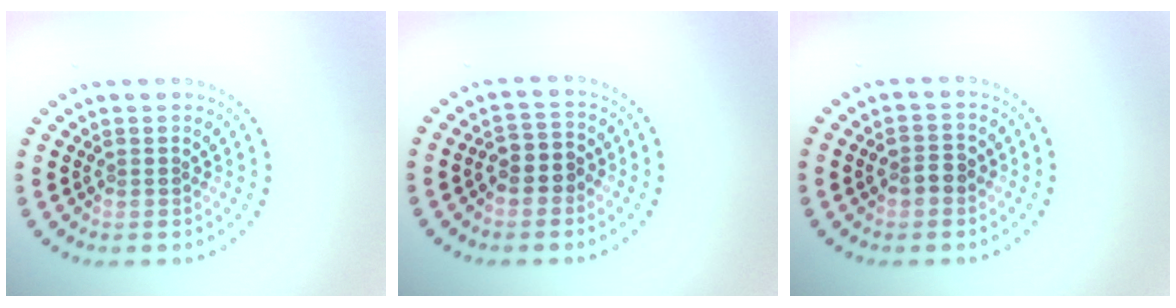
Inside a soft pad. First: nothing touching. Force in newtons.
{"total": 2.5, "press": 2.3, "slide": 1.0}
{"total": 2.0, "press": 2.0, "slide": 0.2}